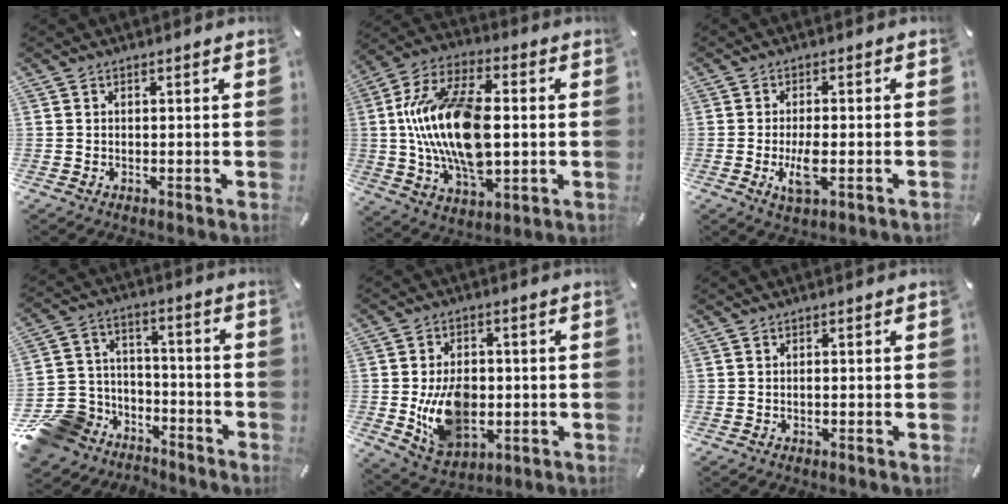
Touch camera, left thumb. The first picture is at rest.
{"total": 20.2, "force": [0.4, 11.4, 16.7], "torque": [-0.355, -0.003, 0.002]}
{"total": 6.0, "force": [-1.5, 1.9, 5.5], "torque": [-0.118, -0.009, -0.029]}
{"total": 14.0, "force": [-8.1, 11.0, 3.1], "torque": [-0.064, 0.049, -0.142]}
{"total": 13.2, "force": [-1.3, 9.5, 9.1], "torque": [-0.167, -0.001, -0.022]}
{"total": 0.6, "force": [-0.2, 0.1, 0.6], "torque": [-0.011, -0.003, -0.002]}